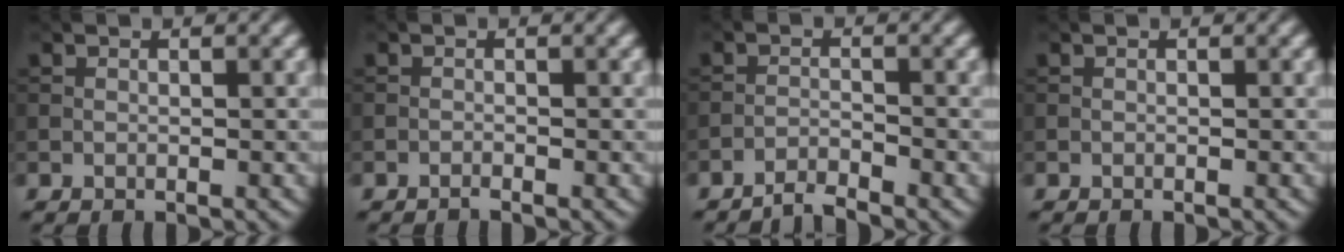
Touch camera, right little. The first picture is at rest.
{"total": 0.5, "force": [-0.5, 0.0, 0.2], "torque": [-0.002, 0.002, -0.012]}
{"total": 2.1, "force": [-2.0, 0.1, 0.6], "torque": [-0.008, 0.002, -0.045]}
{"total": 0.0}